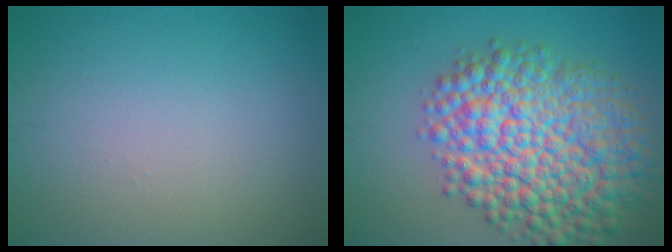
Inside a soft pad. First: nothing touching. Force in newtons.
{"total": 11.8, "press": 11.8, "slide": 0.4}